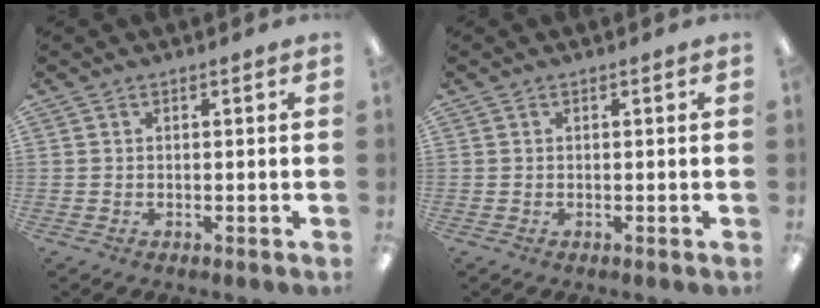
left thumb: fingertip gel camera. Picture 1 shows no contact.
{"total": 0.0}